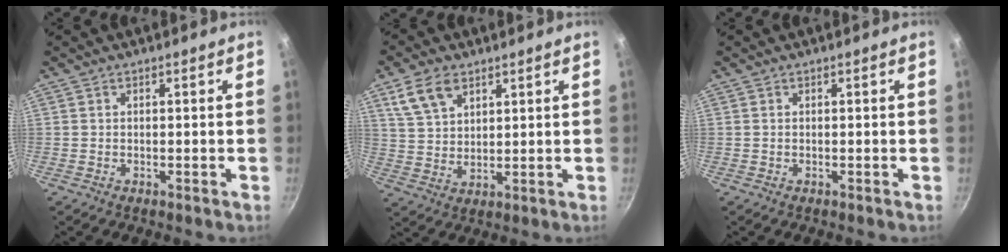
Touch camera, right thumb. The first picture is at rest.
{"total": 8.2, "force": [4.6, 4.8, 4.8], "torque": [-0.080, -0.012, 0.094]}
{"total": 0.0}